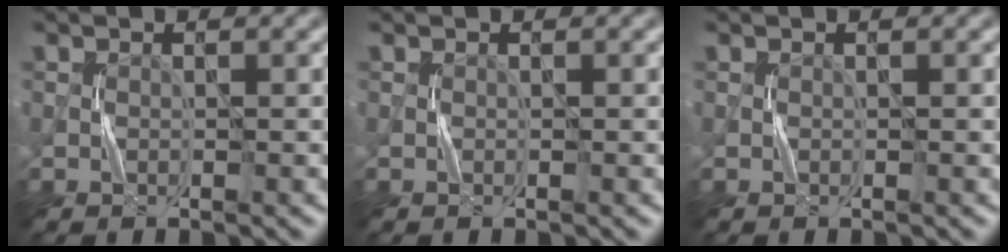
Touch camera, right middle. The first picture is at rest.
{"total": 0.0}
{"total": 0.0}